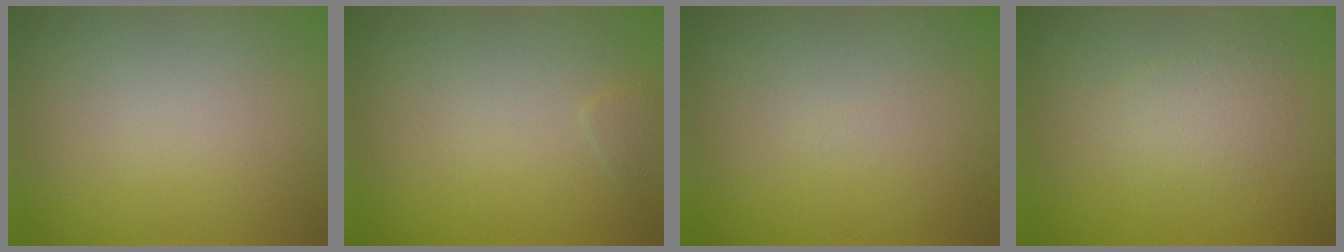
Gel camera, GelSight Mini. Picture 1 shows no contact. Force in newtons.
{"total": 0.5, "press": 0.5, "slide": 0.0}
{"total": 0.0}
{"total": 2.0, "press": 2.0, "slide": 0.1}